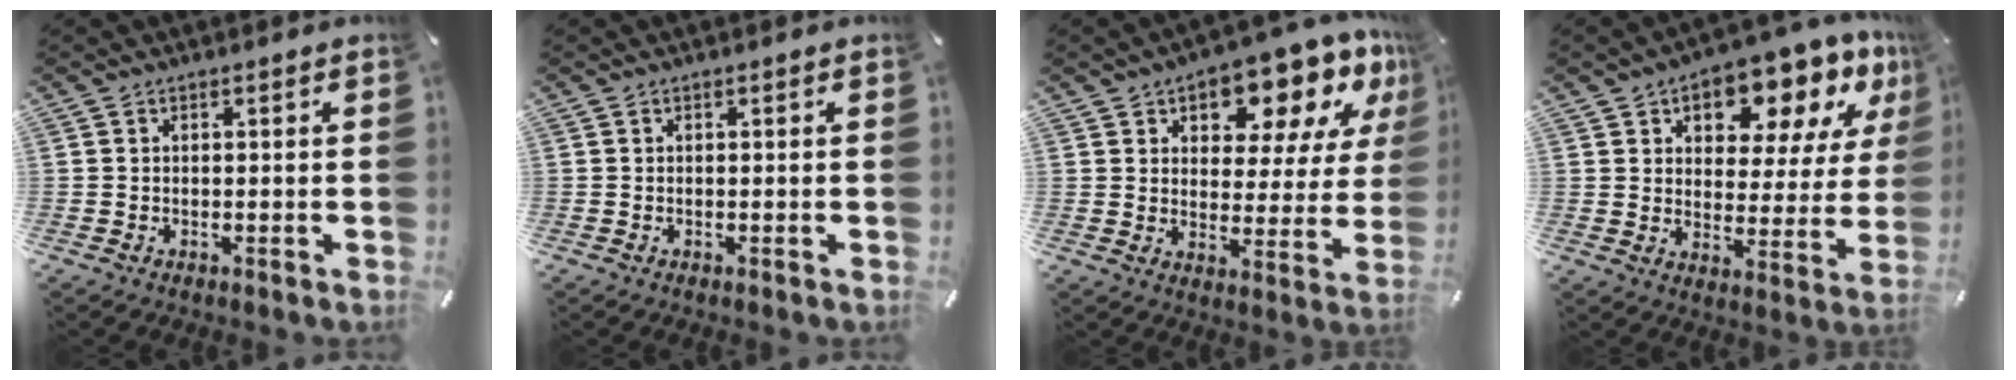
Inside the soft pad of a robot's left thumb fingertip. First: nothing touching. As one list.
[{"total": 0.0}, {"total": 14.4, "force": [10.6, 6.7, 7.1], "torque": [-0.102, -0.076, 0.176]}, {"total": 13.7, "force": [10.1, 6.6, 6.5], "torque": [-0.091, -0.076, 0.169]}]